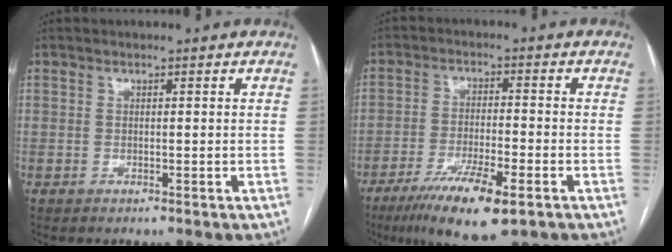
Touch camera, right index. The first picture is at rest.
{"total": 11.5, "force": [-6.8, 1.9, 9.1], "torque": [-0.159, -0.025, -0.111]}